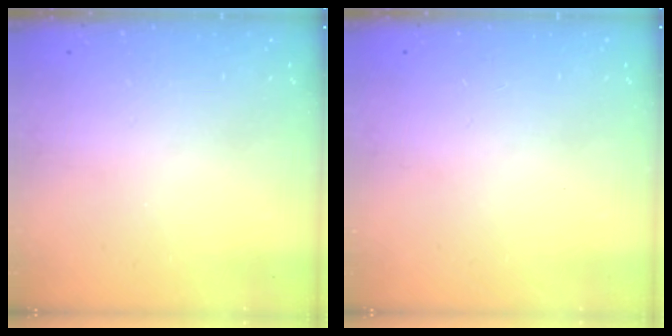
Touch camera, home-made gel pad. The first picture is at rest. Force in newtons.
{"total": 0.0}